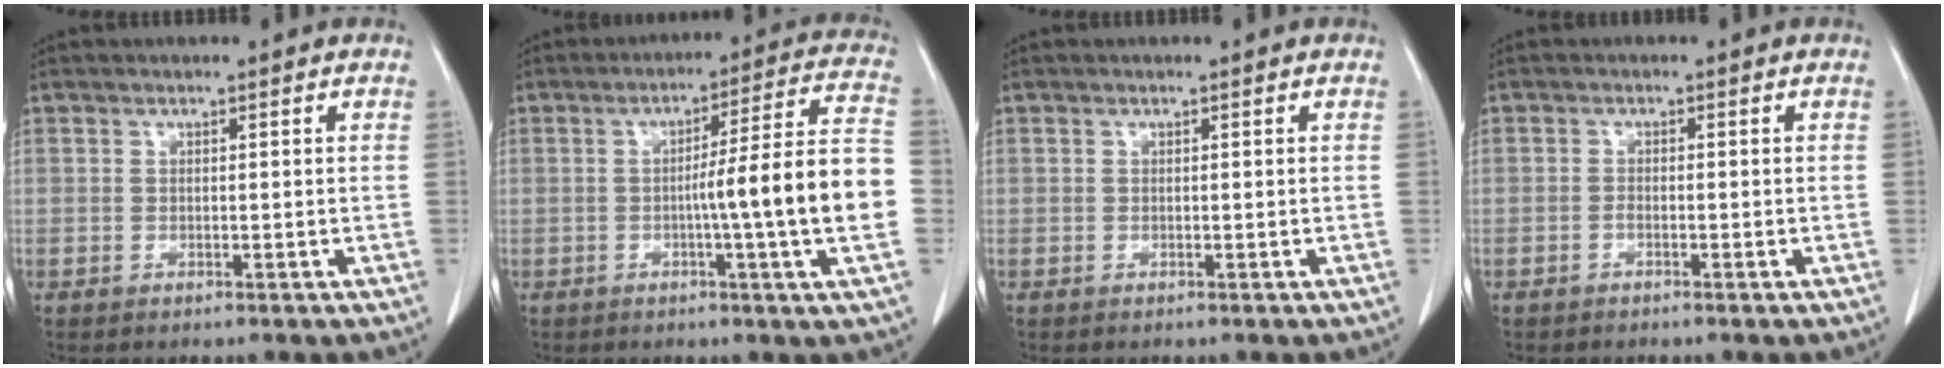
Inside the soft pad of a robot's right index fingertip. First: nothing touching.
{"total": 14.2, "force": [-2.4, -1.3, 13.9], "torque": [-0.197, 0.011, -0.043]}
{"total": 0.0}
{"total": 0.7, "force": [-0.5, 0.2, 0.4], "torque": [-0.008, 0.001, -0.011]}